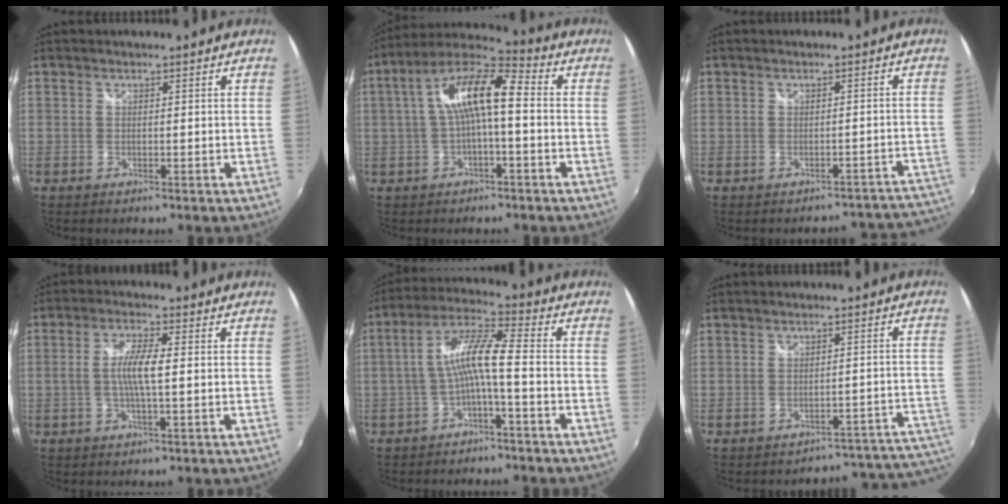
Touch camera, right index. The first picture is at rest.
{"total": 11.5, "force": [0.0, 2.9, 11.1], "torque": [-0.216, 0.026, -0.004]}
{"total": 11.2, "force": [-10.7, 3.2, 0.7], "torque": [0.026, 0.042, -0.120]}
{"total": 5.7, "force": [-0.2, 0.8, 5.7], "torque": [-0.106, 0.001, -0.003]}
{"total": 8.0, "force": [-2.4, 0.6, 7.6], "torque": [-0.172, 0.018, -0.042]}
{"total": 11.4, "force": [-10.5, 4.1, 1.5], "torque": [0.016, 0.039, -0.122]}